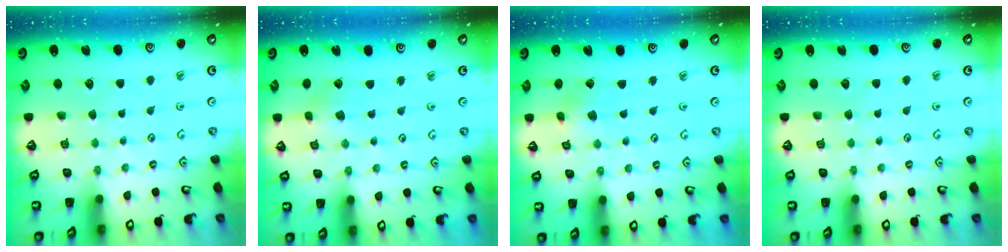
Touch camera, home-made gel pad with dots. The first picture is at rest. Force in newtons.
{"total": 2.9, "press": 2.9, "slide": 0.3}
{"total": 1.9, "press": 1.9, "slide": 0.2}
{"total": 0.0}